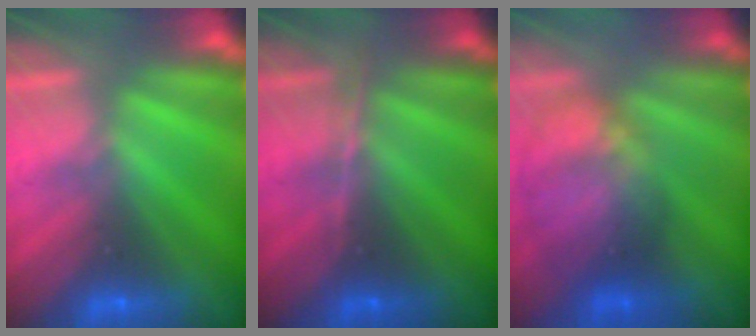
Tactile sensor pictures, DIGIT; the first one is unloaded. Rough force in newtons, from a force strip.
{"total": 2.9}
{"total": 8.3}